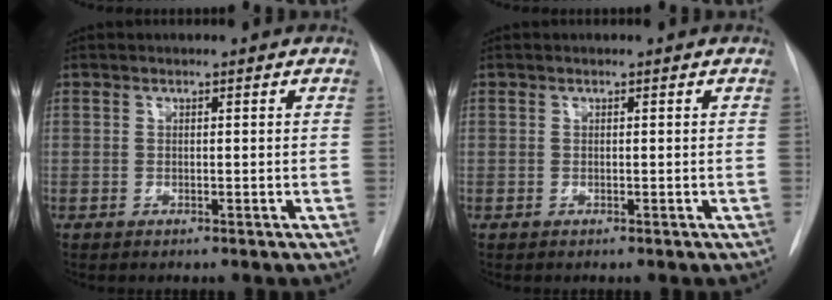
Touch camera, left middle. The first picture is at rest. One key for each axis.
{"total": 0.0}